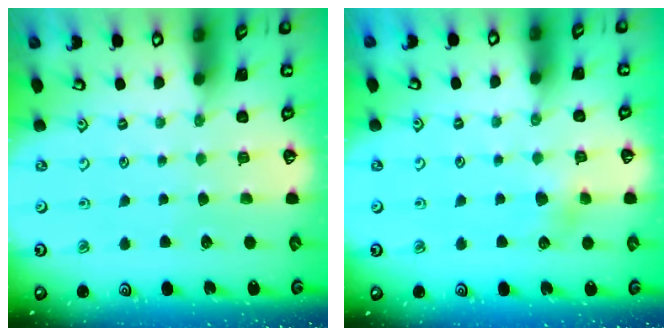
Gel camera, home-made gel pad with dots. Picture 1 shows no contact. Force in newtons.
{"total": 4.8, "press": 4.7, "slide": 0.5}